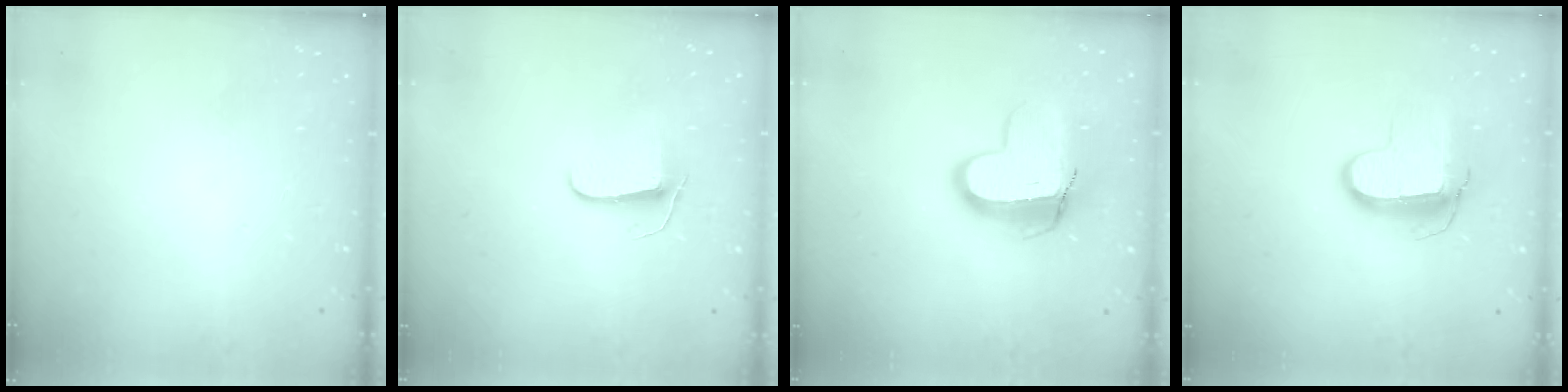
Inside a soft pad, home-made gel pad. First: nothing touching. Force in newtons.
{"total": 6.3, "press": 6.2, "slide": 0.5}
{"total": 12.7, "press": 12.7, "slide": 1.1}
{"total": 11.1, "press": 11.1, "slide": 0.8}